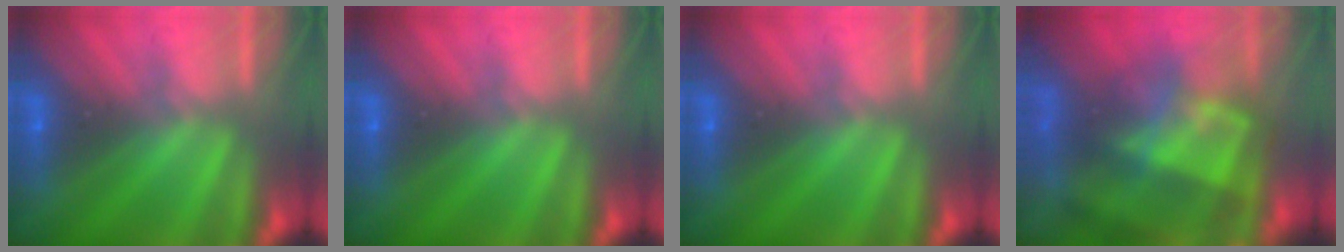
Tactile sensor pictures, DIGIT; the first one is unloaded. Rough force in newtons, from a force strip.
{"total": 0.0}
{"total": 0.0}
{"total": 9.3}